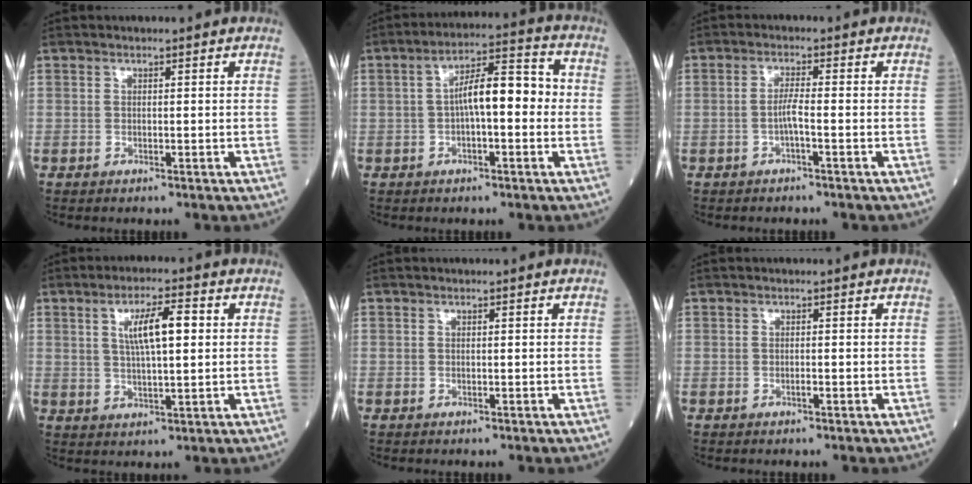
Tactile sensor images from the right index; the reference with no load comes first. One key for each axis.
{"total": 8.8, "fx": -0.2, "fy": 2.4, "fz": 8.4, "tx": -0.142, "ty": 0.035, "tz": -0.007}
{"total": 2.4, "fx": -0.9, "fy": -0.1, "fz": 2.2, "tx": -0.041, "ty": 0.001, "tz": -0.021}
{"total": 7.2, "fx": 1.8, "fy": 1.3, "fz": 6.9, "tx": -0.122, "ty": 0.010, "tz": 0.034}
{"total": 0.0}
{"total": 0.6, "fx": -0.3, "fy": 0.1, "fz": 0.5, "tx": -0.009, "ty": 0.001, "tz": -0.006}